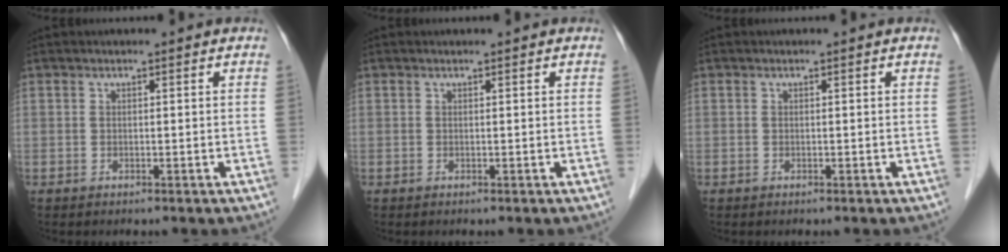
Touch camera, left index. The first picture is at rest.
{"total": 0.0}
{"total": 0.0}